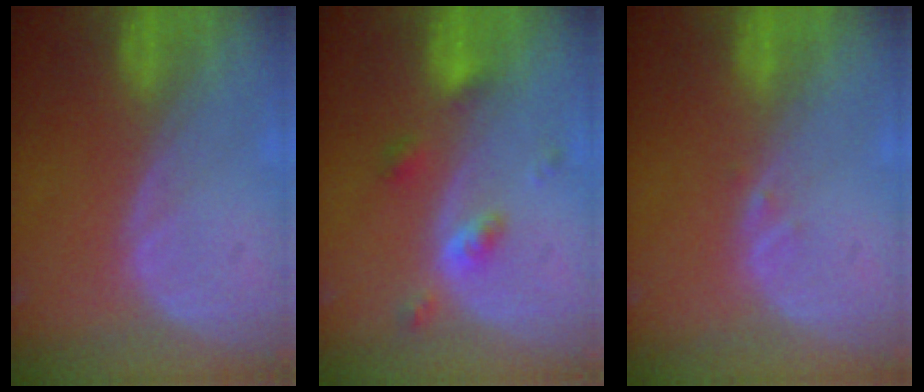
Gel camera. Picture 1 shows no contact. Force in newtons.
{"total": 4.3, "press": 3.9, "slide": 1.7}
{"total": 0.6, "press": 0.6, "slide": 0.1}